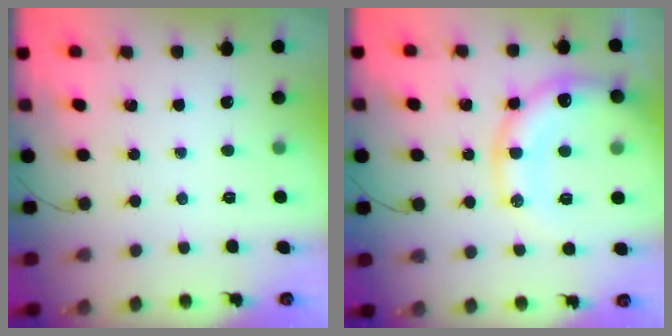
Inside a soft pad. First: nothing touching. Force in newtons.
{"total": 19.8, "press": 19.5, "slide": 3.2}